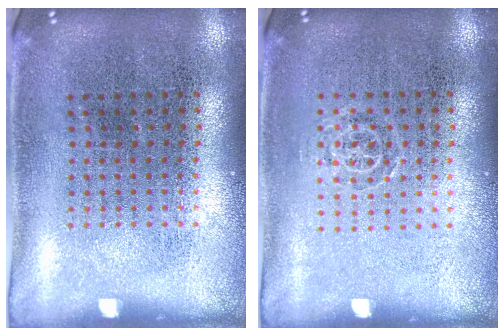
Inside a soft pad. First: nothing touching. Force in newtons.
{"total": 0.7, "press": 0.5, "slide": 0.4}